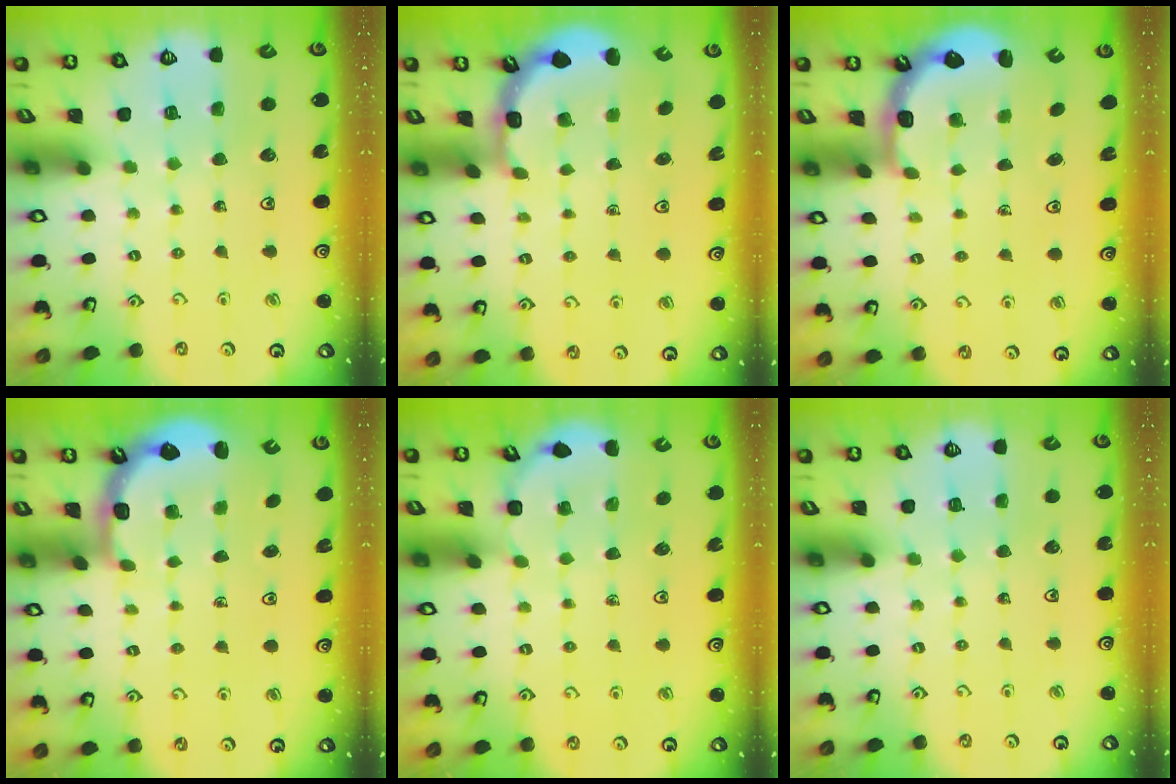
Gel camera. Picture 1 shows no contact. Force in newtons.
{"total": 2.3, "press": 2.1, "slide": 0.9}
{"total": 2.8, "press": 2.2, "slide": 1.8}
{"total": 2.6, "press": 2.3, "slide": 1.3}
{"total": 3.0, "press": 2.8, "slide": 1.1}
{"total": 0.0}